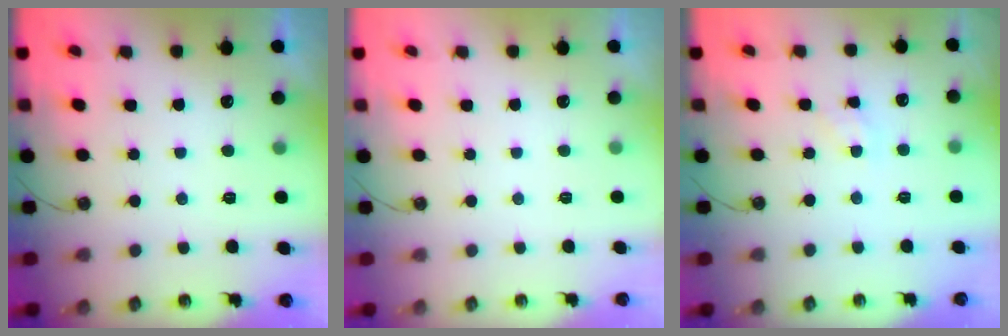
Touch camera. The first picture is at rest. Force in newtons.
{"total": 0.0}
{"total": 2.5, "press": 2.5, "slide": 0.1}